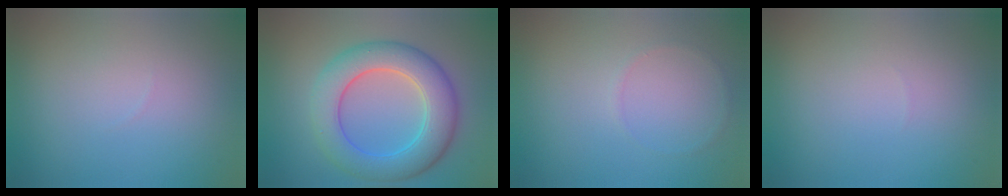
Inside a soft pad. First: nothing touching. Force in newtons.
{"total": 7.5, "press": 7.5, "slide": 0.2}
{"total": 0.5, "press": 0.5, "slide": 0.1}
{"total": 0.0}